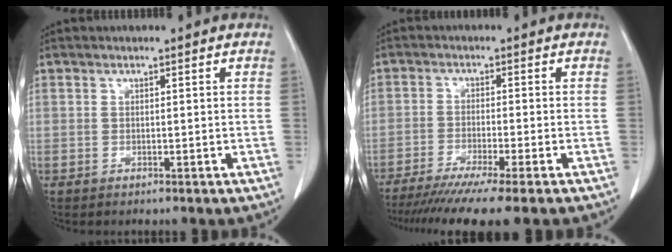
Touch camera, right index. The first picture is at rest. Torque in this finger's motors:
{"motor_torque": [0.84, -0.79, 0.73, 0.21]}